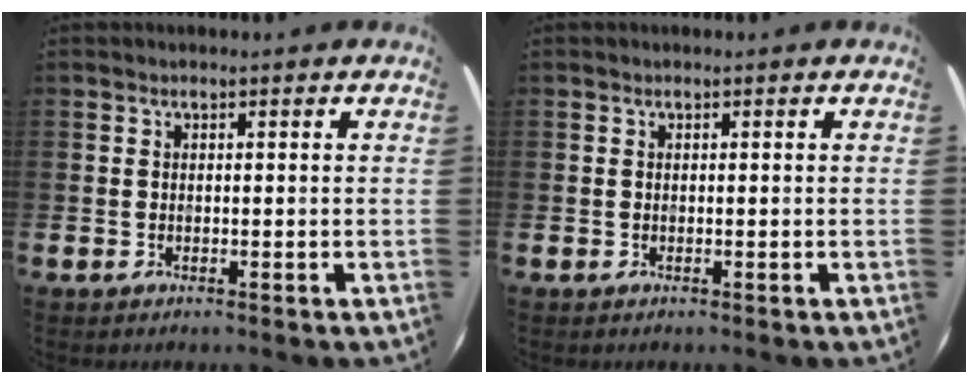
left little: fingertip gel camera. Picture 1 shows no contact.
{"total": 0.0}